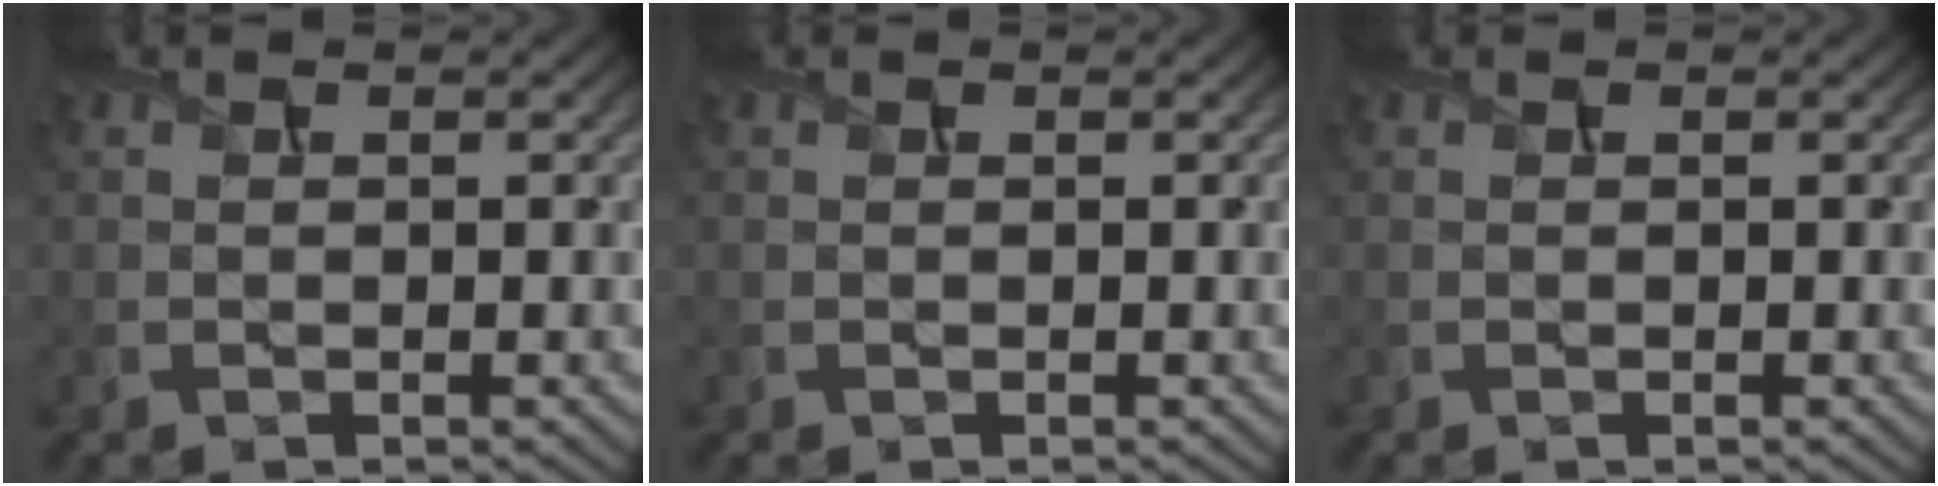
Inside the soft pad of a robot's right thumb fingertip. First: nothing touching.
{"total": 0.0}
{"total": 0.0}